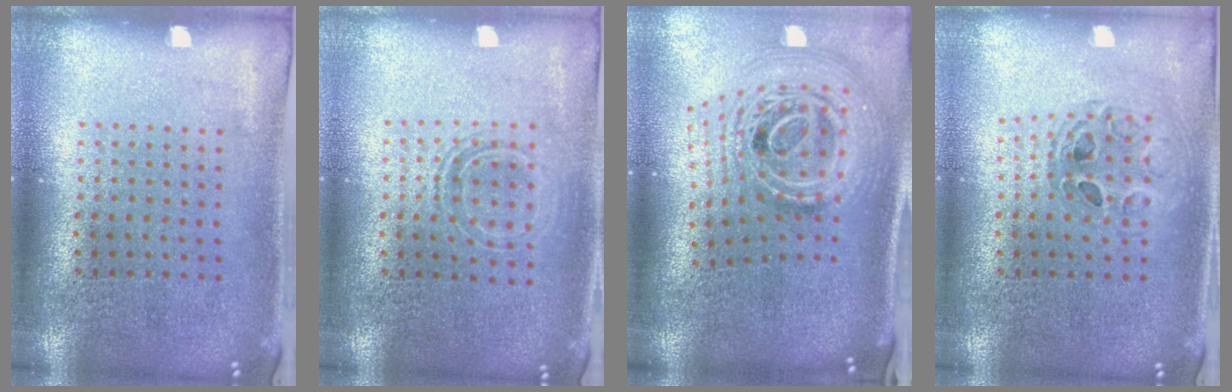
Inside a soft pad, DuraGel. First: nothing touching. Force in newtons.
{"total": 1.4, "press": 1.2, "slide": 0.8}
{"total": 3.0, "press": 2.0, "slide": 2.2}
{"total": 0.7, "press": 0.7, "slide": 0.2}